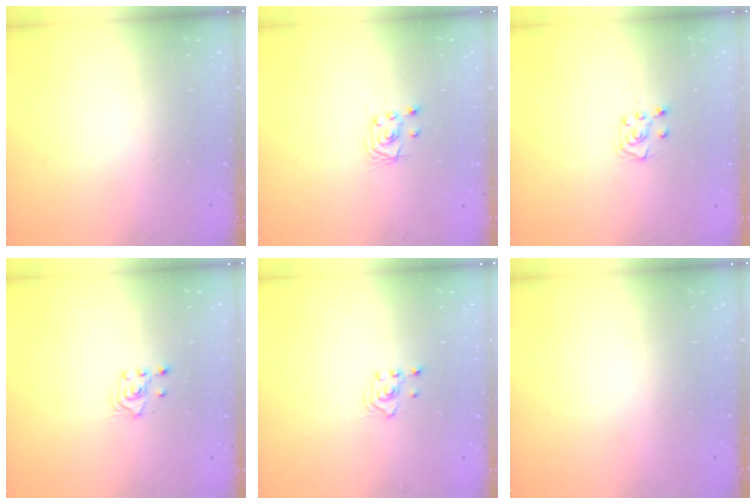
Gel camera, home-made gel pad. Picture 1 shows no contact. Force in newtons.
{"total": 2.4, "press": 2.4, "slide": 0.2}
{"total": 5.0, "press": 4.9, "slide": 0.6}
{"total": 2.6, "press": 2.4, "slide": 0.8}
{"total": 2.0, "press": 2.0, "slide": 0.3}
{"total": 0.0}